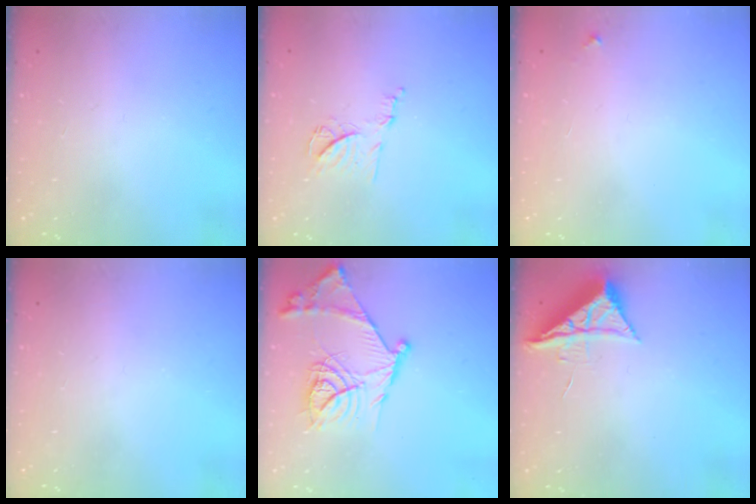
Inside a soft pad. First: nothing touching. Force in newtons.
{"total": 9.1, "press": 9.1, "slide": 0.5}
{"total": 3.3, "press": 3.2, "slide": 0.3}
{"total": 0.0}
{"total": 18.1, "press": 18.0, "slide": 1.7}
{"total": 7.1, "press": 7.1, "slide": 0.2}